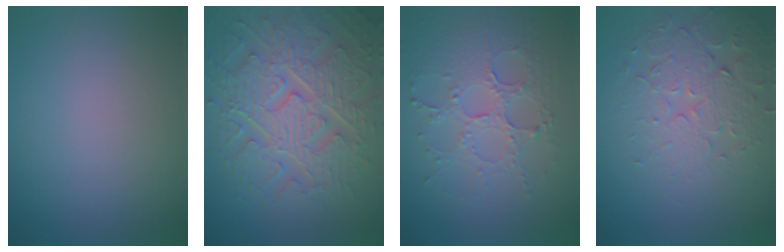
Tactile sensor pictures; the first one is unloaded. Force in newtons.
{"total": 9.4, "press": 6.8, "slide": 6.5}
{"total": 4.6, "press": 3.7, "slide": 2.8}
{"total": 4.2, "press": 3.9, "slide": 1.5}